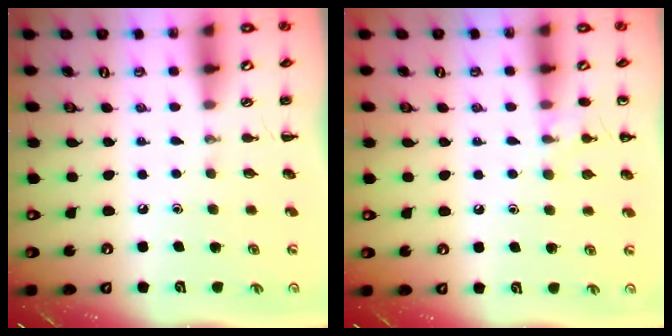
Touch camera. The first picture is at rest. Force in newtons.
{"total": 6.6, "press": 6.3, "slide": 2.0}